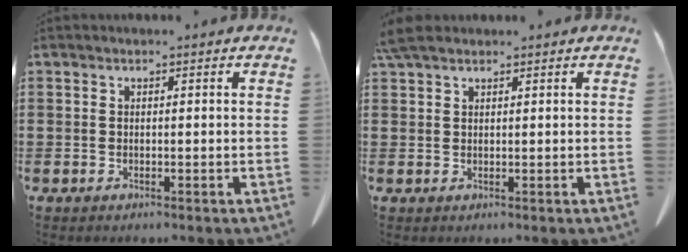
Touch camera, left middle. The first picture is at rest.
{"total": 2.9, "force": [2.2, 0.9, 1.7], "torque": [-0.039, 0.007, 0.042]}